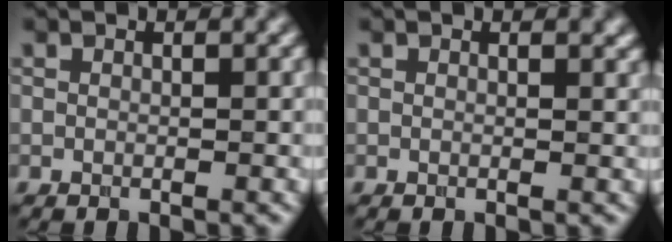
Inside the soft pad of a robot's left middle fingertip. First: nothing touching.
{"total": 0.7, "force": [0.6, 0.1, 0.3], "torque": [-0.002, 0.001, 0.009]}